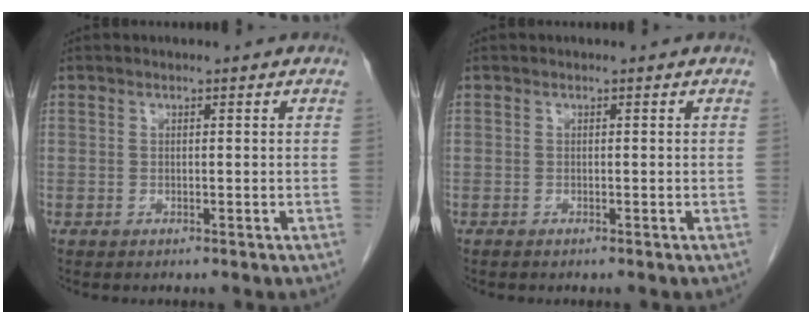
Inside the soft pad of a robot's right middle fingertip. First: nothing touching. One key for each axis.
{"total": 0.0}